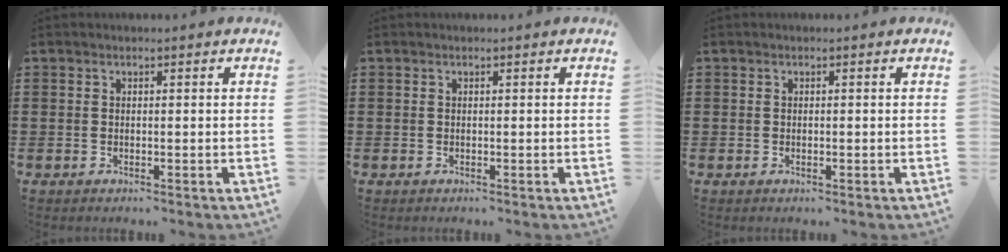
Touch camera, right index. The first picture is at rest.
{"total": 0.0}
{"total": 0.0}